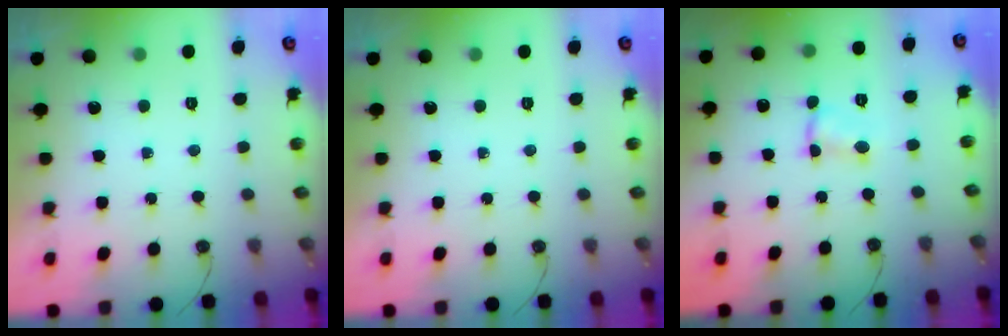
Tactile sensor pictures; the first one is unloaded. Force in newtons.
{"total": 0.0}
{"total": 1.9, "press": 1.9, "slide": 0.3}